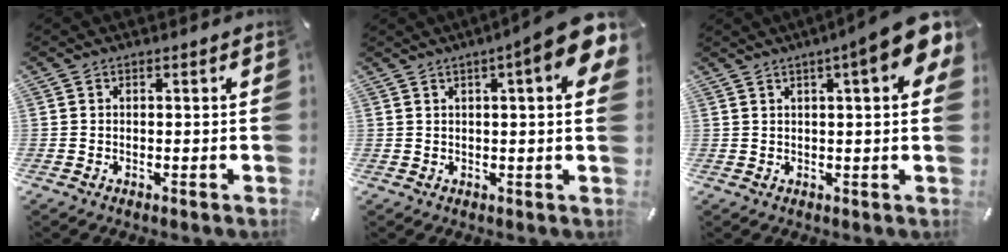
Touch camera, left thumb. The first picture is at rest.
{"total": 10.9, "force": [4.7, 1.8, 9.6], "torque": [-0.135, -0.026, 0.073]}
{"total": 10.5, "force": [4.9, 1.7, 9.1], "torque": [-0.135, -0.023, 0.078]}